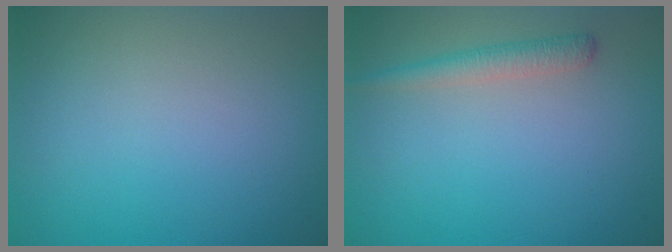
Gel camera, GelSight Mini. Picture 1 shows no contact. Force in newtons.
{"total": 1.9, "press": 1.9, "slide": 0.1}